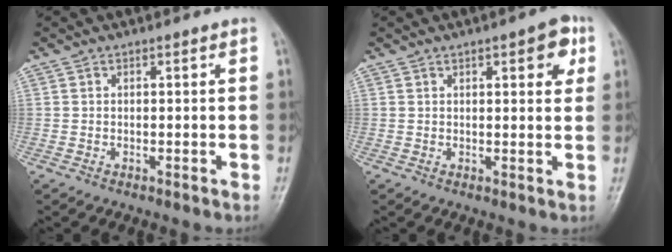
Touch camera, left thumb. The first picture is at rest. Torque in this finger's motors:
{"motor_torque": [0.12, 0.17, -0.05, -0.02, 0.09]}